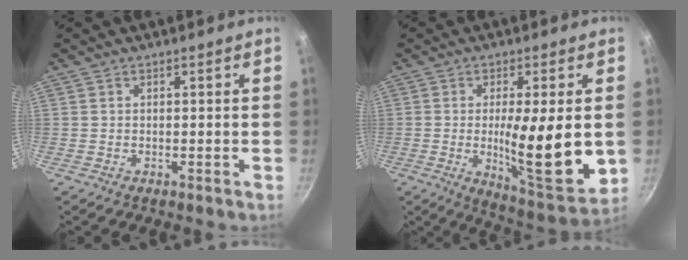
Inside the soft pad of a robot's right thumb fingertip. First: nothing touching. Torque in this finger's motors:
{"motor_torque": [-0.51, 1.47, 1.36, 0.40, 0.15]}